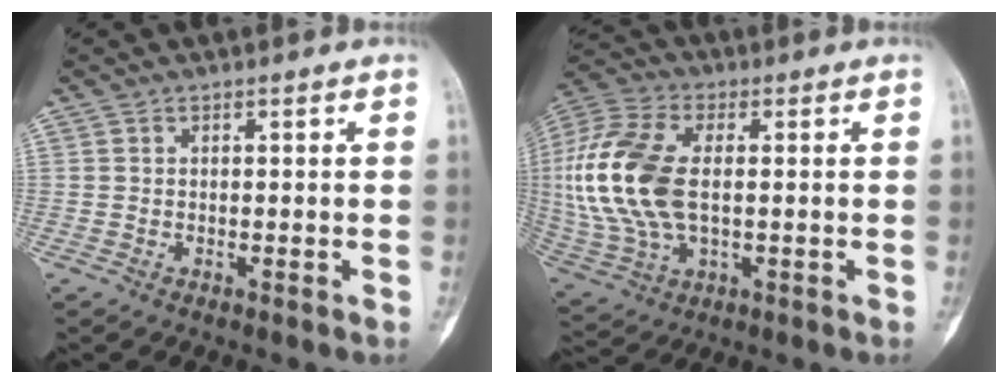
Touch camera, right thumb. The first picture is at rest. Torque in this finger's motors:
{"motor_torque": [0.30, 0.99, 0.77, 0.58, 0.42]}